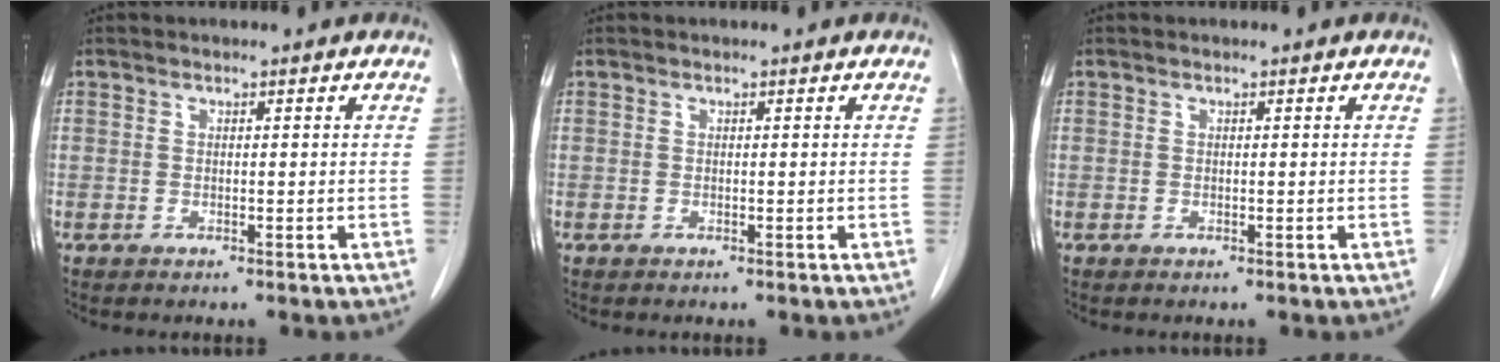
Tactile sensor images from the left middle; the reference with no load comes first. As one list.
[{"total": 0.0}, {"total": 0.0}]